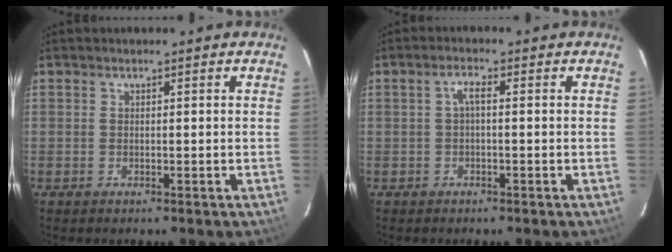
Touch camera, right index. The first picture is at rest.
{"total": 1.9, "force": [-0.2, 0.5, 1.8], "torque": [-0.038, 0.009, -0.004]}